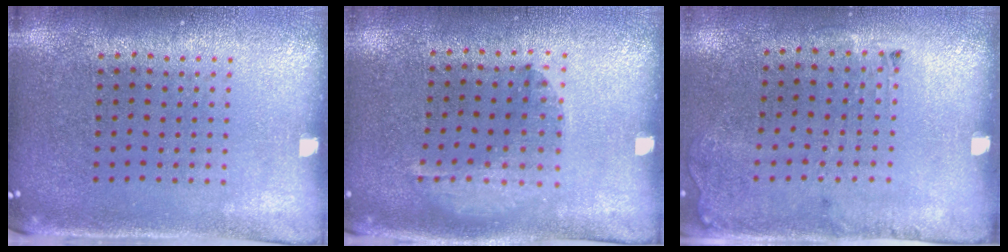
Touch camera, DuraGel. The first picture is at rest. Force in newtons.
{"total": 1.0, "press": 1.0, "slide": 0.2}
{"total": 1.9, "press": 1.3, "slide": 1.4}